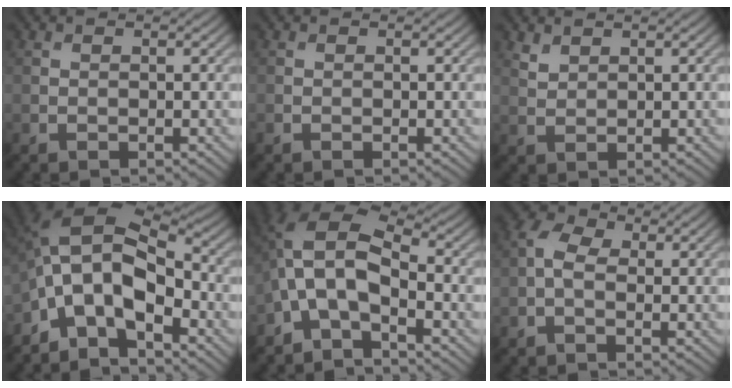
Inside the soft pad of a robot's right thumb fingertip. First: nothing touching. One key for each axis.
{"total": 0.0}
{"total": 1.7, "fx": 1.4, "fy": 0.7, "fz": 0.6, "tx": -0.022, "ty": -0.001, "tz": 0.036}
{"total": 11.6, "fx": -4.1, "fy": 6.0, "fz": 9.0, "tx": -0.179, "ty": 0.003, "tz": -0.092}
{"total": 8.5, "fx": -2.8, "fy": 4.2, "fz": 6.9, "tx": -0.142, "ty": 0.009, "tz": -0.071}
{"total": 3.6, "fx": -0.2, "fy": 2.2, "fz": 2.9, "tx": -0.067, "ty": 0.008, "tz": -0.017}